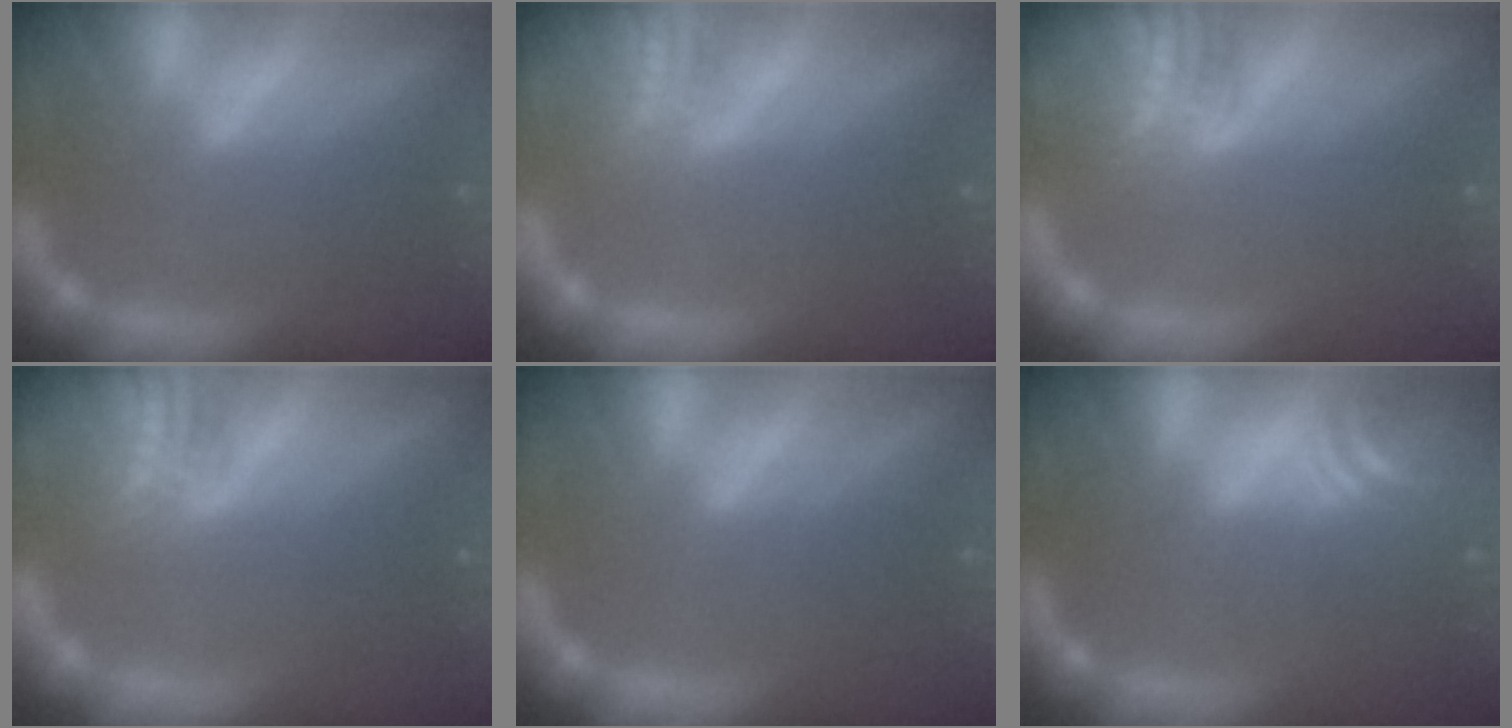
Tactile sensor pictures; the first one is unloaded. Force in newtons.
{"total": 3.9}
{"total": 6.1}
{"total": 5.0}
{"total": 0.0}
{"total": 4.5}